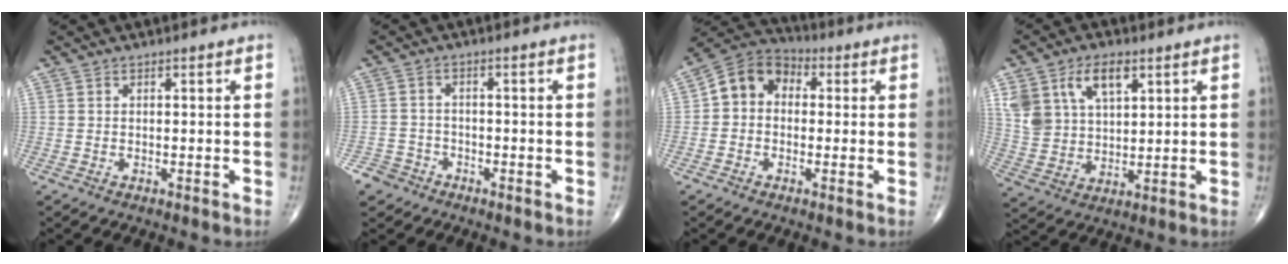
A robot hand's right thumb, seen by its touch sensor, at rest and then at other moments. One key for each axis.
{"total": 4.3, "fx": -3.0, "fy": 3.1, "fz": 0.3, "tx": 0.009, "ty": 0.014, "tz": -0.058}
{"total": 9.0, "fx": 0.5, "fy": 7.2, "fz": 5.3, "tx": -0.071, "ty": 0.032, "tz": -0.011}
{"total": 12.1, "fx": 5.6, "fy": 7.2, "fz": 7.9, "tx": -0.134, "ty": -0.013, "tz": 0.116}